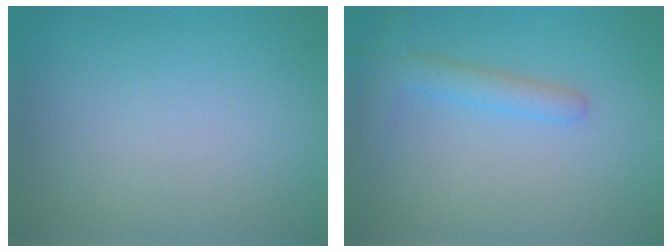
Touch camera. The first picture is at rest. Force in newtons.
{"total": 2.9, "press": 2.9, "slide": 0.2}